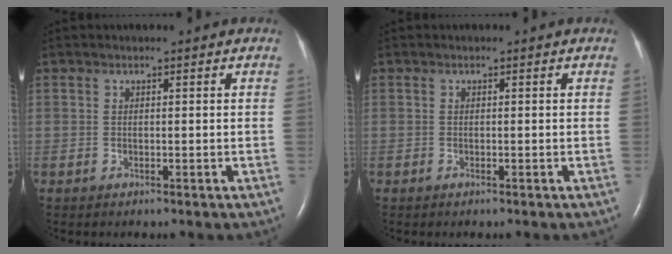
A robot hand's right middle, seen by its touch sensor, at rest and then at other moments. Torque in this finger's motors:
{"motor_torque": [-0.62, 0.15, -0.02, -0.01]}